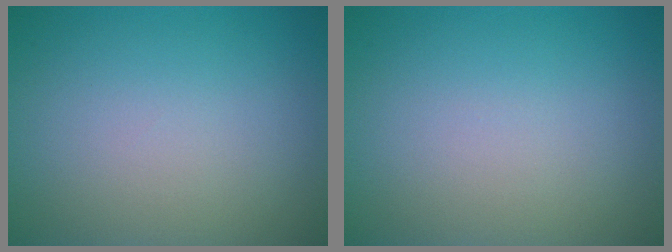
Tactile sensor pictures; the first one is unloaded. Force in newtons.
{"total": 0.0}